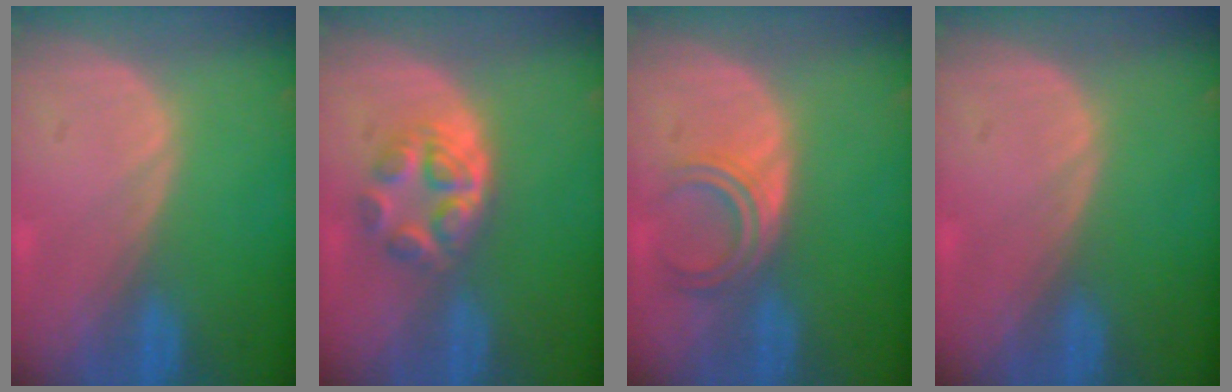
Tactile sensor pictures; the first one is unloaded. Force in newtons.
{"total": 6.0, "press": 5.2, "slide": 2.9}
{"total": 4.5, "press": 4.1, "slide": 1.9}
{"total": 0.0}